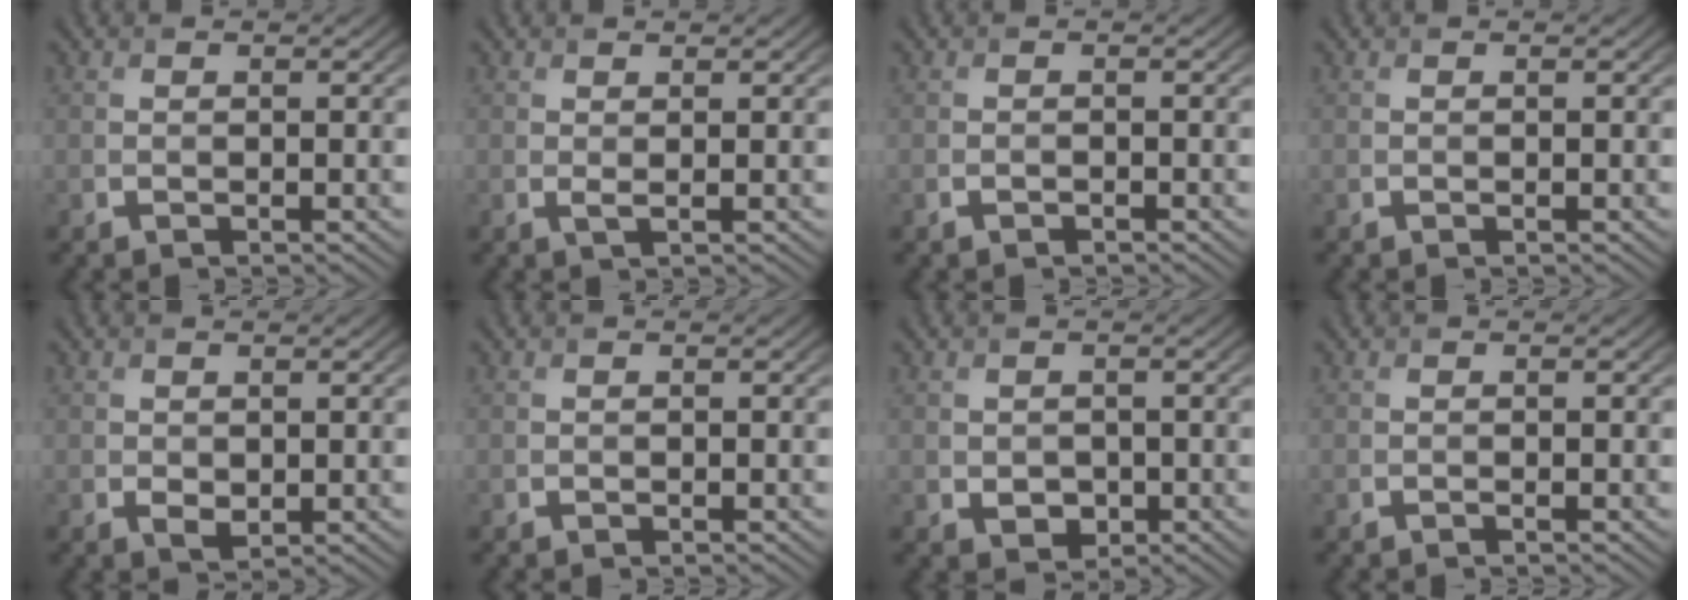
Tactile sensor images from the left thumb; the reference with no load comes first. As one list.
[{"total": 0.9, "force": [0.4, 0.1, 0.8], "torque": [-0.019, 0.001, 0.006]}, {"total": 0.8, "force": [-0.6, 0.4, 0.4], "torque": [-0.007, -0.002, -0.009]}, {"total": 0.0}, {"total": 1.5, "force": [0.1, 1.1, 1.0], "torque": [-0.021, -0.006, 0.007]}, {"total": 0.0}, {"total": 2.0, "force": [-0.3, 1.7, 1.0], "torque": [-0.024, -0.012, -0.003]}, {"total": 0.0}]